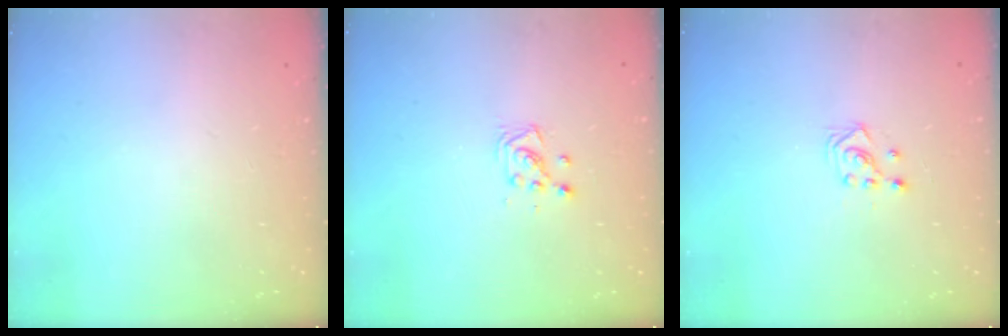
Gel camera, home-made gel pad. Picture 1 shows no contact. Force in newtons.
{"total": 3.6, "press": 3.6, "slide": 0.2}
{"total": 2.9, "press": 2.7, "slide": 1.0}